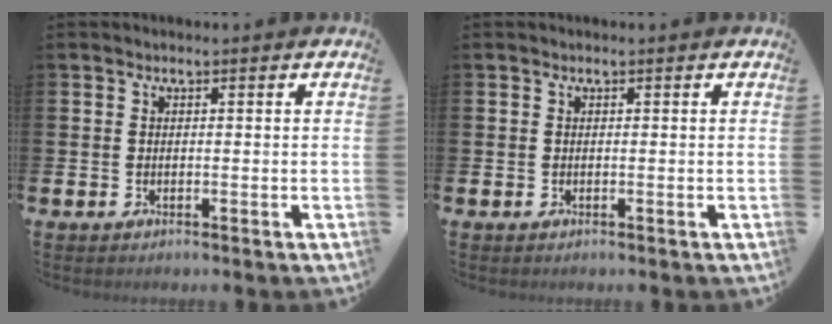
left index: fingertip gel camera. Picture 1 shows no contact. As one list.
[{"total": 0.0}]